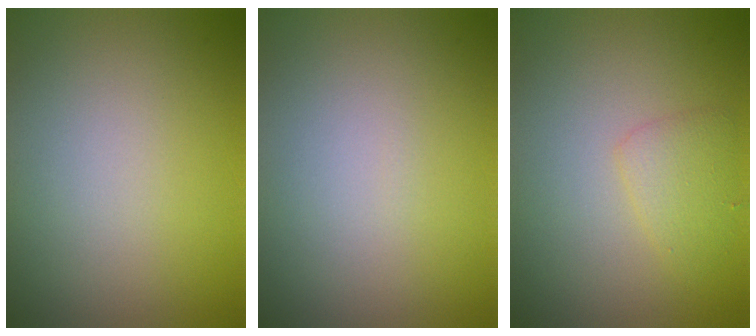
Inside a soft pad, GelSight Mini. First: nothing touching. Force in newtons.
{"total": 0.0}
{"total": 1.8, "press": 1.8, "slide": 0.1}